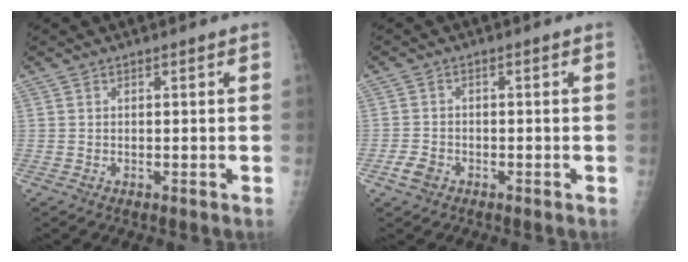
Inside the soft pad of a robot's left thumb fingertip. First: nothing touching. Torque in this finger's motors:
{"motor_torque": [-0.27, 0.38, -0.09, 0.00, 0.01]}